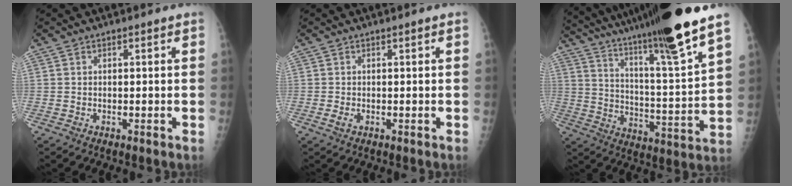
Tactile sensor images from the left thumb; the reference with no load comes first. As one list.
[{"total": 1.1, "force": [-0.1, 0.5, 1.0], "torque": [-0.019, 0.009, 0.003]}, {"total": 26.7, "force": [21.0, 1.0, 16.5], "torque": [-0.266, -0.102, 0.325]}]